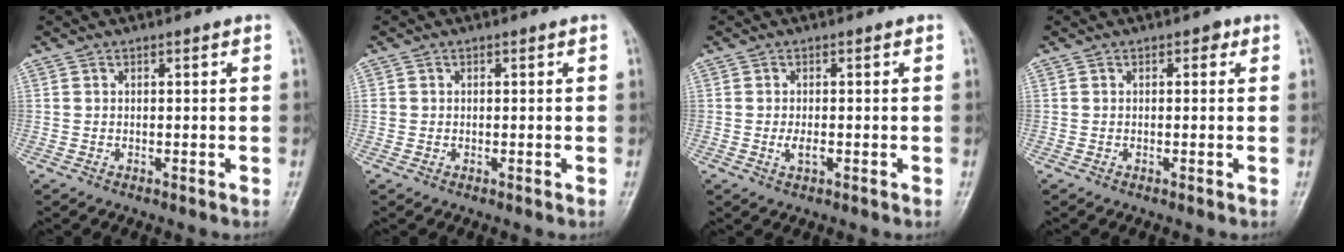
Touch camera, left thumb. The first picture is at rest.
{"total": 0.9, "force": [0.0, 0.8, 0.2], "torque": [0.001, 0.003, 0.002]}
{"total": 2.2, "force": [-0.4, 1.0, 1.9], "torque": [-0.035, -0.003, -0.007]}
{"total": 1.0, "force": [0.3, 0.7, 0.6], "torque": [0.002, 0.003, -0.003]}